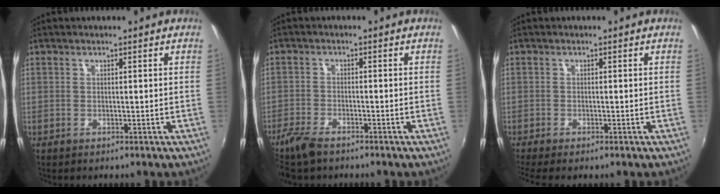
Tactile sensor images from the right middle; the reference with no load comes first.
{"total": 5.7, "force": [-4.5, 1.7, 2.9], "torque": [-0.081, -0.016, -0.091]}
{"total": 3.1, "force": [-2.4, 0.3, 1.9], "torque": [-0.041, -0.018, -0.043]}